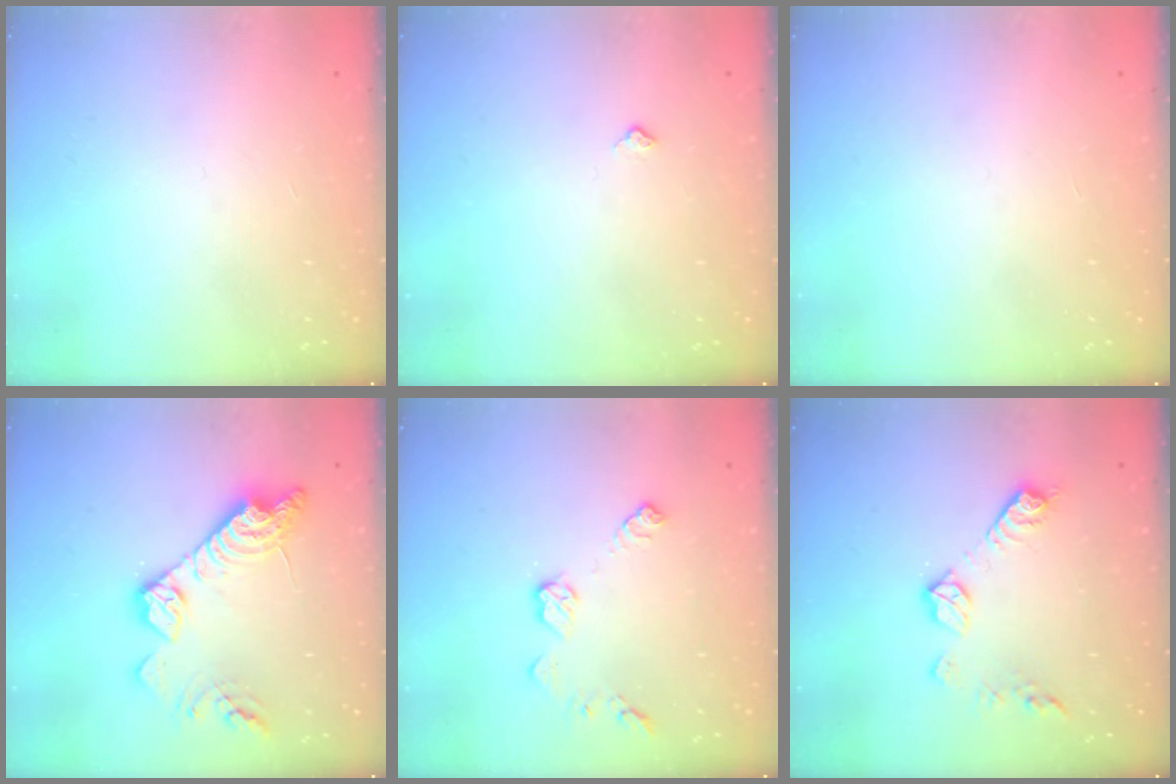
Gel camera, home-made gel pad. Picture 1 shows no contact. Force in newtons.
{"total": 4.1, "press": 4.1, "slide": 0.4}
{"total": 0.0}
{"total": 16.1, "press": 16.0, "slide": 0.8}
{"total": 8.7, "press": 8.7, "slide": 0.3}
{"total": 10.2, "press": 10.2, "slide": 0.2}